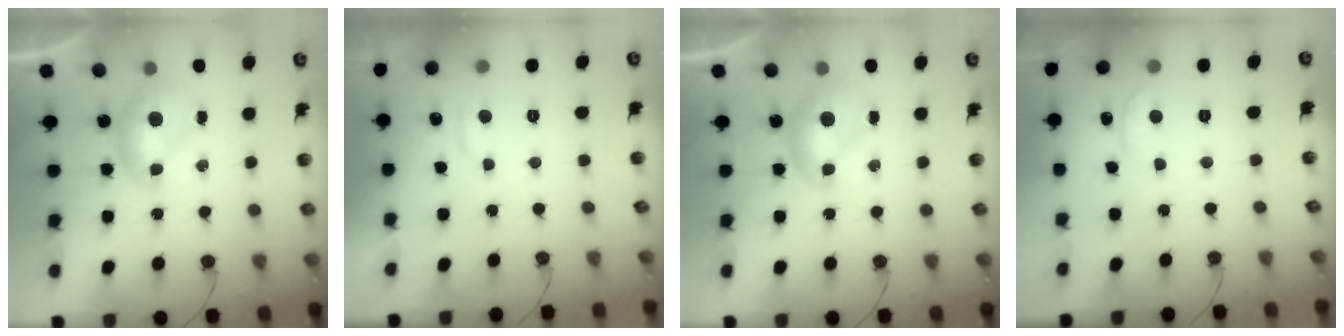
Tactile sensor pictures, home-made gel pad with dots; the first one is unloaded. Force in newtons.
{"total": 1.0, "press": 0.0, "slide": 1.0}
{"total": 0.0}
{"total": 1.6, "press": 1.3, "slide": 0.8}